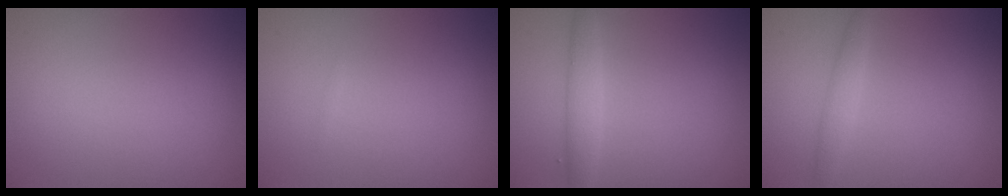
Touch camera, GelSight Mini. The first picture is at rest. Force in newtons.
{"total": 0.0}
{"total": 2.0, "press": 2.0, "slide": 0.2}
{"total": 1.3, "press": 1.3, "slide": 0.0}